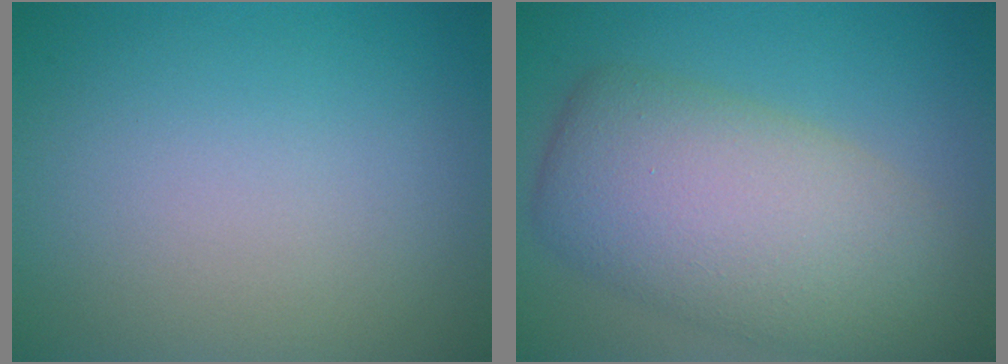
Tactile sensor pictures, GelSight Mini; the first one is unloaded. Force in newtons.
{"total": 9.0, "press": 9.0, "slide": 0.7}